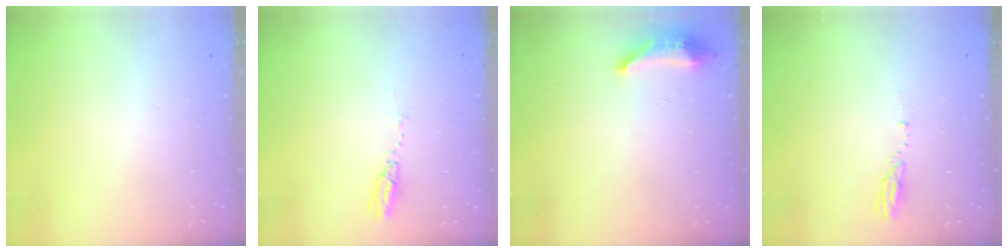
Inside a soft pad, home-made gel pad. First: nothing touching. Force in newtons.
{"total": 3.6, "press": 3.6, "slide": 0.2}
{"total": 8.5, "press": 8.4, "slide": 1.6}
{"total": 3.1, "press": 3.0, "slide": 0.3}